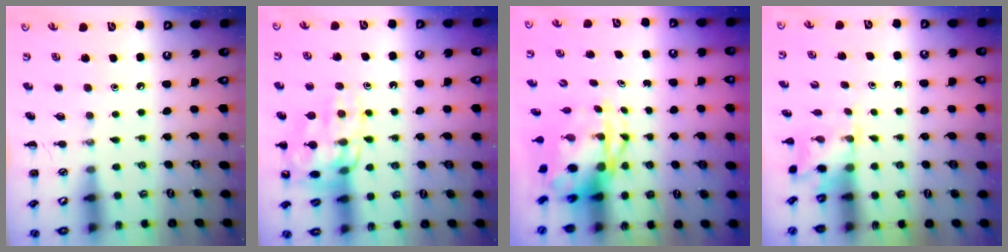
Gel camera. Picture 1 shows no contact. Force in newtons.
{"total": 13.5, "press": 13.5, "slide": 1.2}
{"total": 4.4, "press": 4.1, "slide": 1.4}
{"total": 1.7, "press": 1.6, "slide": 0.5}